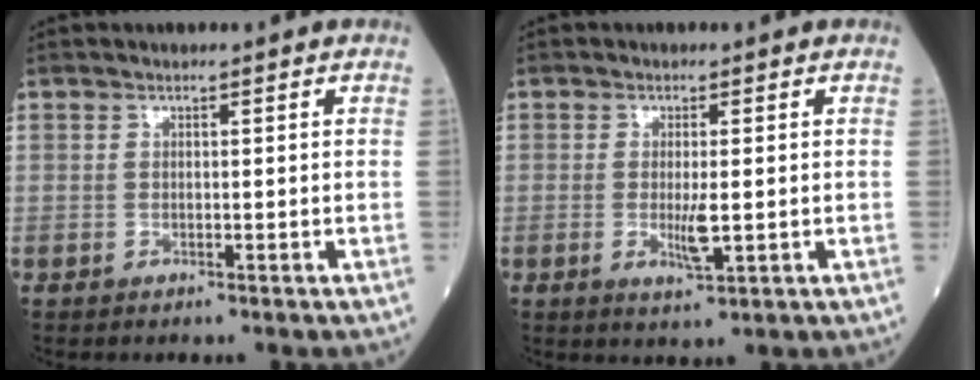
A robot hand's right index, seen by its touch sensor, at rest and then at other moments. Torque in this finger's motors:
{"motor_torque": [0.52, -0.01, 0.27, 0.07]}